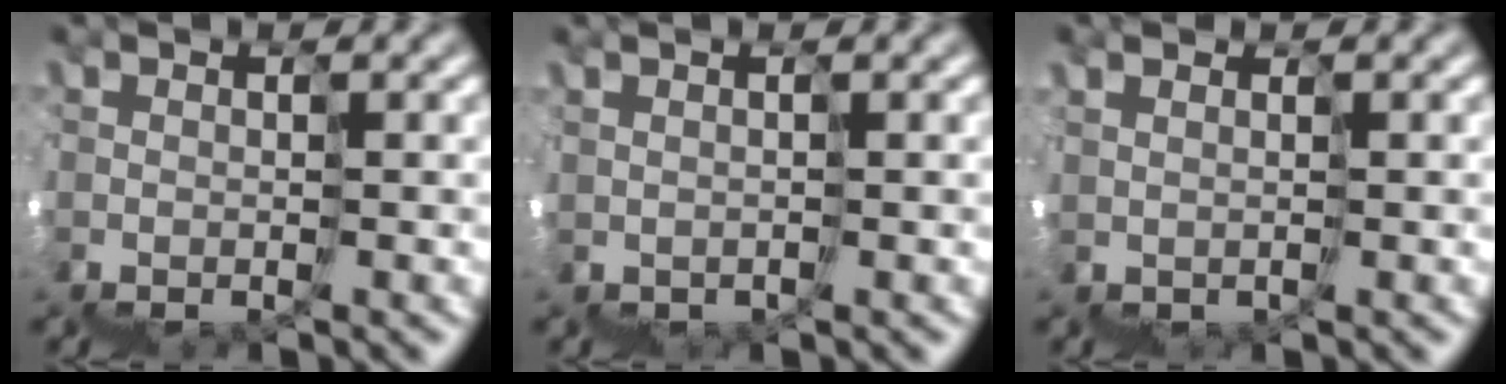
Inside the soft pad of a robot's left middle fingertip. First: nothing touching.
{"total": 2.4, "force": [1.2, -1.6, -1.4], "torque": [0.027, 0.017, 0.013]}
{"total": 3.3, "force": [1.8, -1.5, -2.4], "torque": [0.037, 0.025, 0.018]}